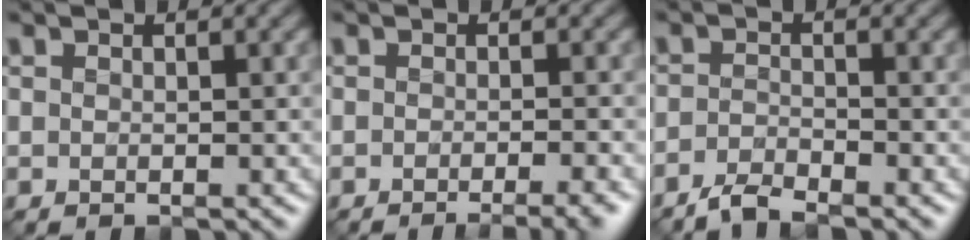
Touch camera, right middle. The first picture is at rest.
{"total": 3.2, "force": [-2.1, 0.3, 2.4], "torque": [-0.027, -0.003, -0.032]}
{"total": 2.1, "force": [-2.0, 0.1, 0.7], "torque": [-0.020, 0.001, -0.045]}